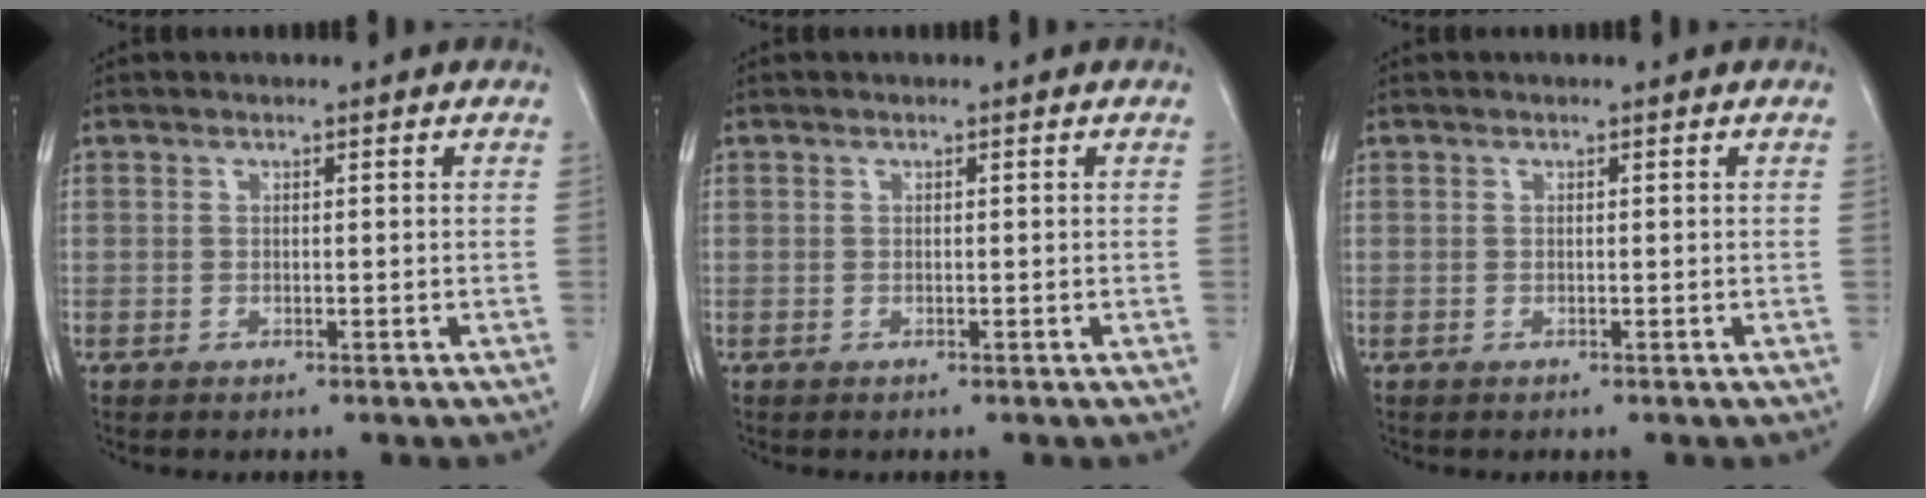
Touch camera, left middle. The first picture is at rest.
{"total": 0.0}
{"total": 0.0}